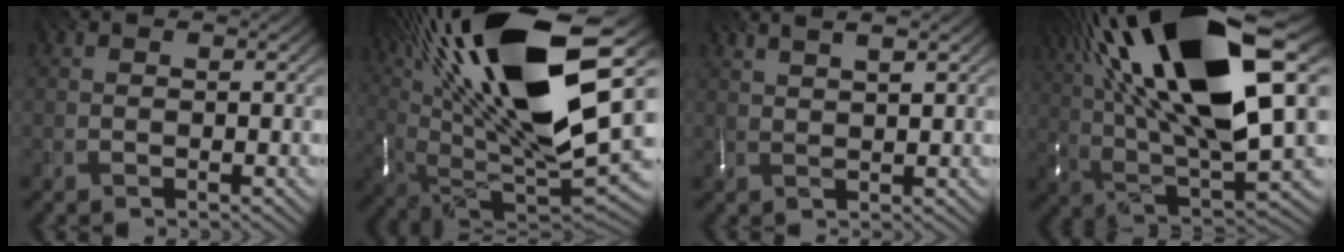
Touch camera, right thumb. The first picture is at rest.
{"total": 21.1, "force": [7.6, 8.4, 17.8], "torque": [-0.348, 0.036, 0.128]}
{"total": 3.1, "force": [2.1, 0.3, 2.3], "torque": [-0.037, 0.007, 0.034]}
{"total": 21.4, "force": [7.1, 7.5, 18.8], "torque": [-0.353, 0.054, 0.111]}